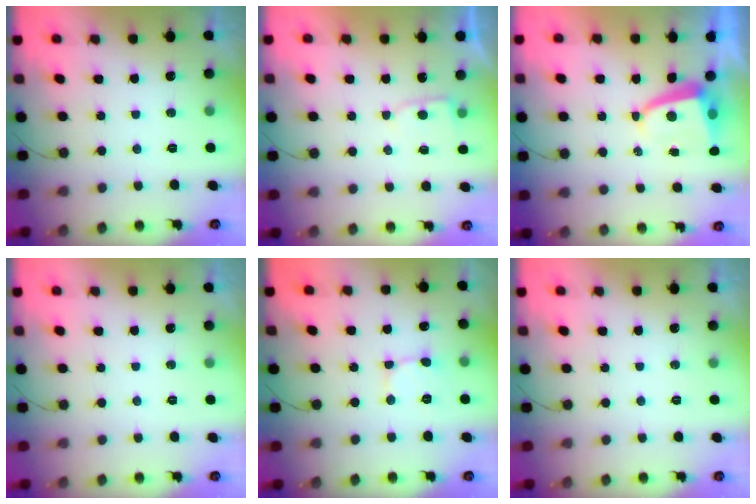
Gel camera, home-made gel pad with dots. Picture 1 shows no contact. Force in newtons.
{"total": 2.8, "press": 2.8, "slide": 0.4}
{"total": 4.9, "press": 4.8, "slide": 0.5}
{"total": 0.0}
{"total": 2.4, "press": 2.4, "slide": 0.2}
{"total": 0.0}